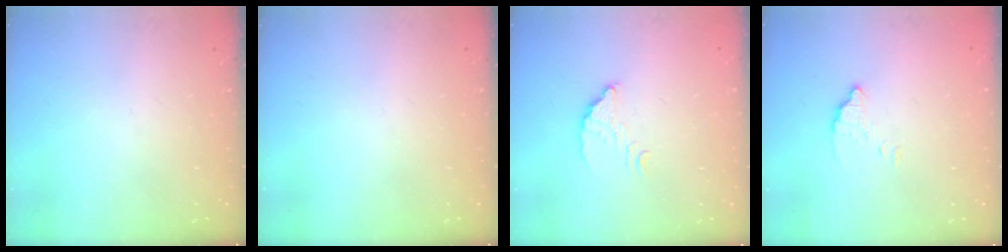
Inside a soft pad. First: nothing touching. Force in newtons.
{"total": 0.0}
{"total": 3.6, "press": 3.6, "slide": 0.1}
{"total": 2.6, "press": 2.6, "slide": 0.0}